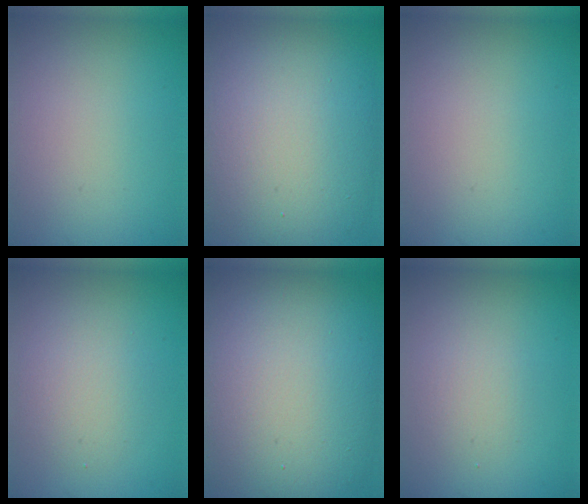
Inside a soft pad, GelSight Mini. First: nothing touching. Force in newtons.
{"total": 13.9, "press": 13.9, "slide": 1.1}
{"total": 0.0}
{"total": 2.7, "press": 2.7, "slide": 0.1}
{"total": 16.0, "press": 15.9, "slide": 1.5}
{"total": 1.7, "press": 1.7, "slide": 0.1}